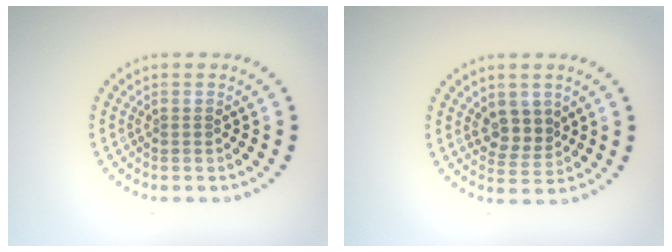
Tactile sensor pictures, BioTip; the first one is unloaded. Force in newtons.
{"total": 2.8, "press": 2.5, "slide": 1.3}